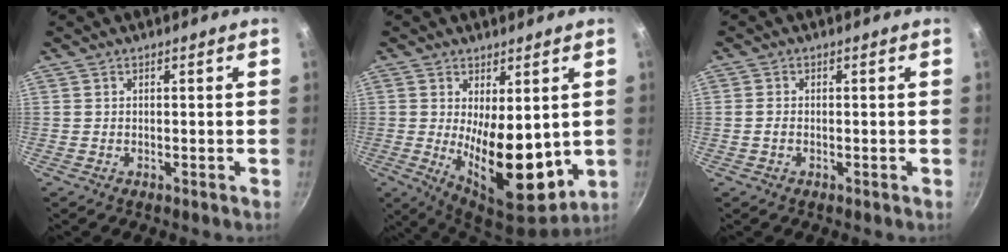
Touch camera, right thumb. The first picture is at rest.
{"total": 15.0, "force": [0.2, 6.9, 13.4], "torque": [-0.177, -0.038, 0.019]}
{"total": 1.5, "force": [-0.3, 1.1, 0.9], "torque": [-0.019, 0.006, -0.008]}